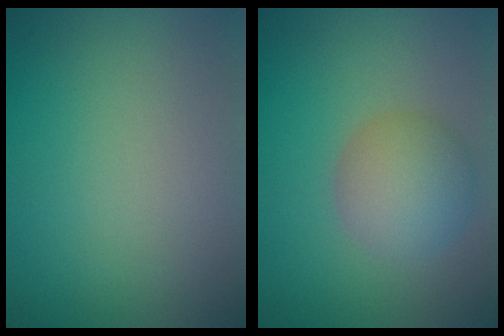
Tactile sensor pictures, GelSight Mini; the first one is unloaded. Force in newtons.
{"total": 4.2, "press": 4.2, "slide": 0.2}